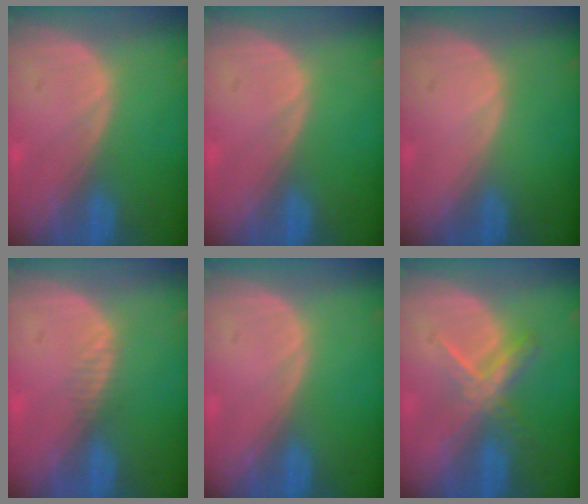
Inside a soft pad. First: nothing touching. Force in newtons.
{"total": 0.0}
{"total": 0.0}
{"total": 1.3, "press": 1.1, "slide": 0.7}
{"total": 0.0}
{"total": 5.5, "press": 5.1, "slide": 2.1}